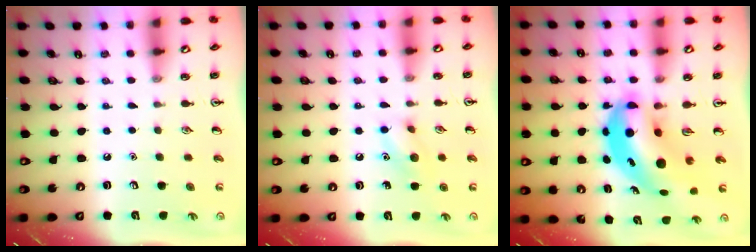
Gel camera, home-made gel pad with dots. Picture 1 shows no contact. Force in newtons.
{"total": 7.9, "press": 7.8, "slide": 0.9}
{"total": 9.2, "press": 8.9, "slide": 2.5}